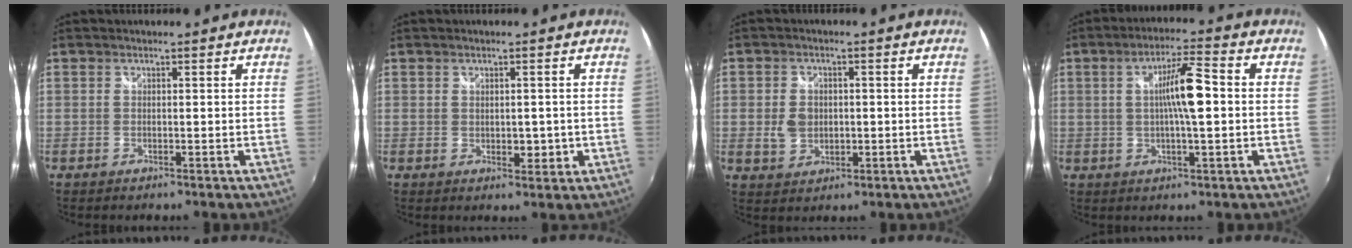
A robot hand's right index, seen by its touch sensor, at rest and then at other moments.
{"total": 2.8, "force": [-0.2, 1.7, 2.1], "torque": [-0.029, -0.004, 0.000]}
{"total": 4.9, "force": [-0.3, 4.0, 2.9], "torque": [-0.060, 0.003, -0.003]}
{"total": 8.5, "force": [0.5, 1.2, 8.4], "torque": [-0.144, 0.006, 0.010]}